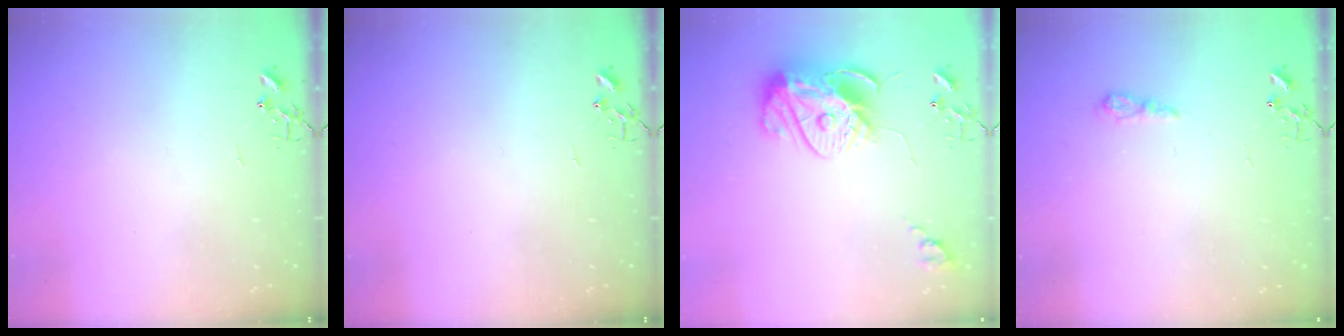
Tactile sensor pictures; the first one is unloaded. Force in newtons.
{"total": 0.0}
{"total": 13.9, "press": 13.8, "slide": 1.3}
{"total": 5.5, "press": 5.5, "slide": 0.6}